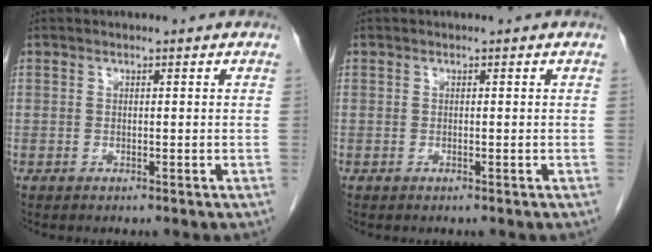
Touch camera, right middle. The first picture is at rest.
{"total": 0.0}